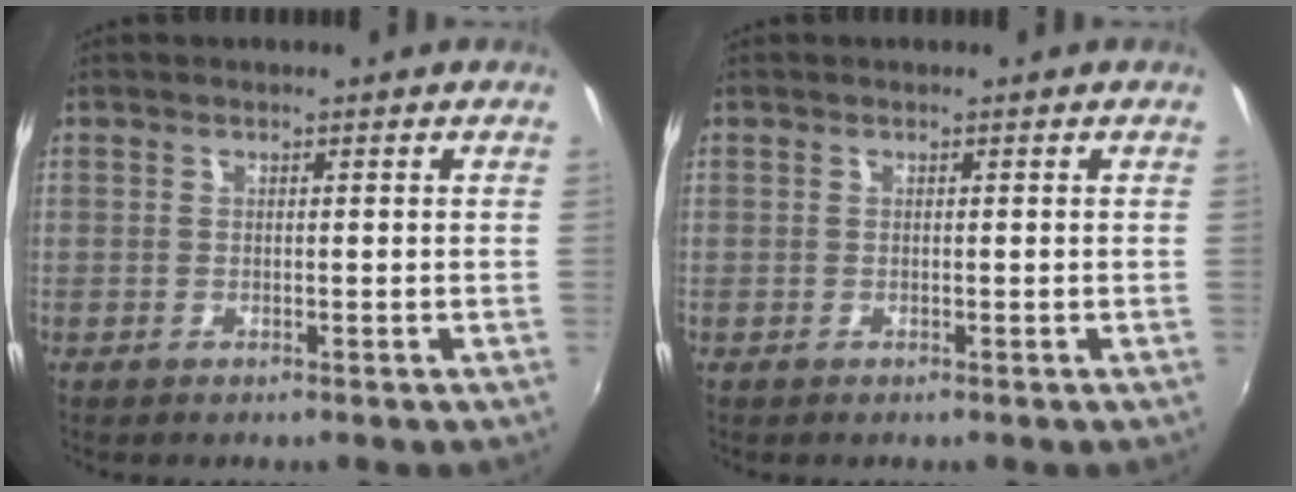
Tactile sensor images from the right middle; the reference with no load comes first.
{"total": 0.0}